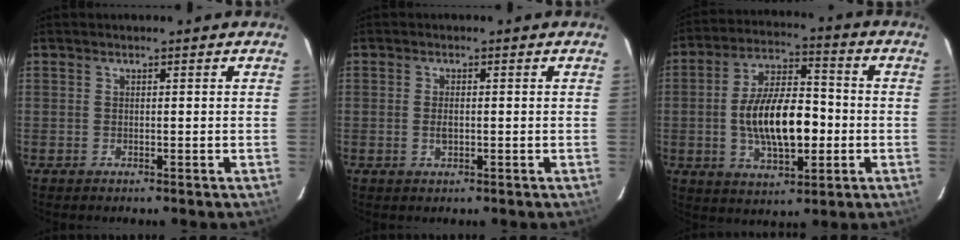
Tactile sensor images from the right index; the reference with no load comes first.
{"total": 2.2, "force": [-0.3, 1.1, 1.8], "torque": [-0.033, -0.001, -0.005]}
{"total": 15.0, "force": [-2.2, 6.8, 13.2], "torque": [-0.244, 0.010, -0.032]}